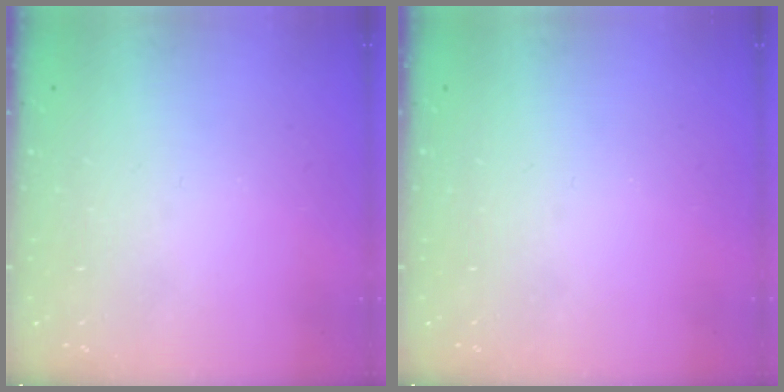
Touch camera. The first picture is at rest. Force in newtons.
{"total": 0.0}